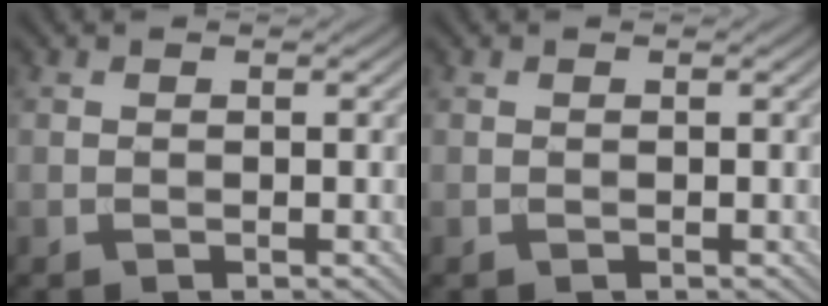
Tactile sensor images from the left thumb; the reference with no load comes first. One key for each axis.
{"total": 0.0}